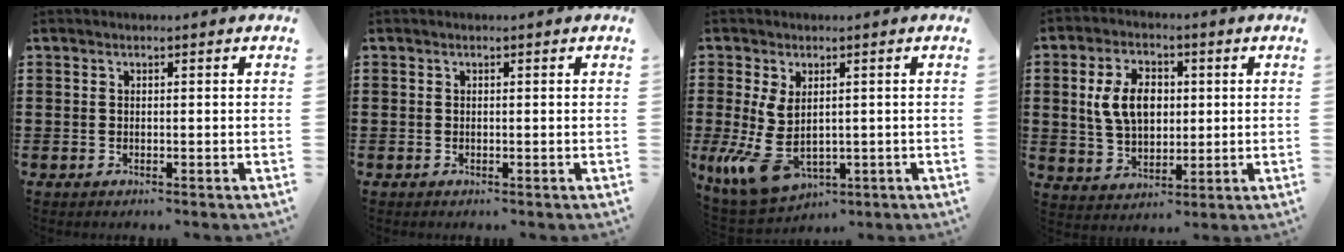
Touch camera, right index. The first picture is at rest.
{"total": 0.0}
{"total": 8.1, "force": [-0.6, 4.6, 6.7], "torque": [-0.170, -0.012, -0.009]}
{"total": 8.1, "force": [1.3, 5.4, 6.0], "torque": [-0.141, 0.008, 0.015]}